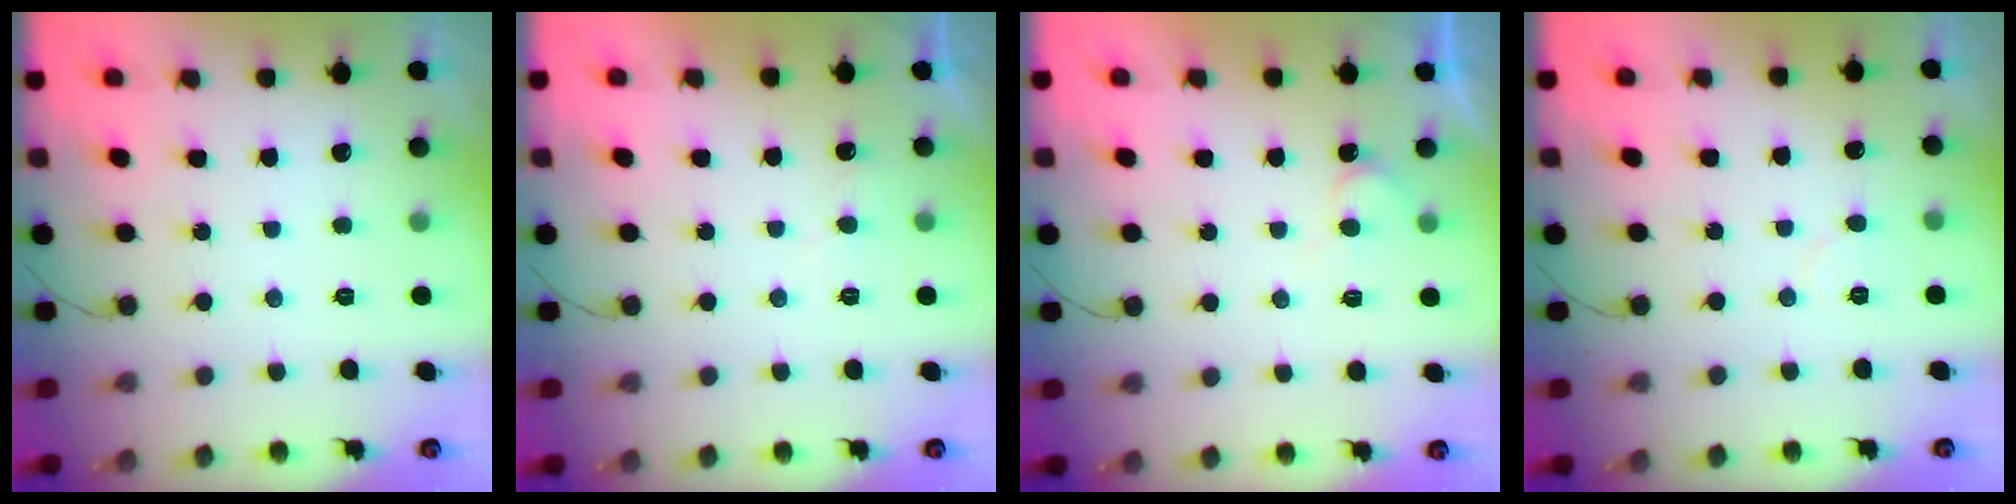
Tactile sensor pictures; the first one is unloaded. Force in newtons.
{"total": 5.4, "press": 5.4, "slide": 0.4}
{"total": 4.3, "press": 4.2, "slide": 0.5}
{"total": 2.9, "press": 2.9, "slide": 0.2}